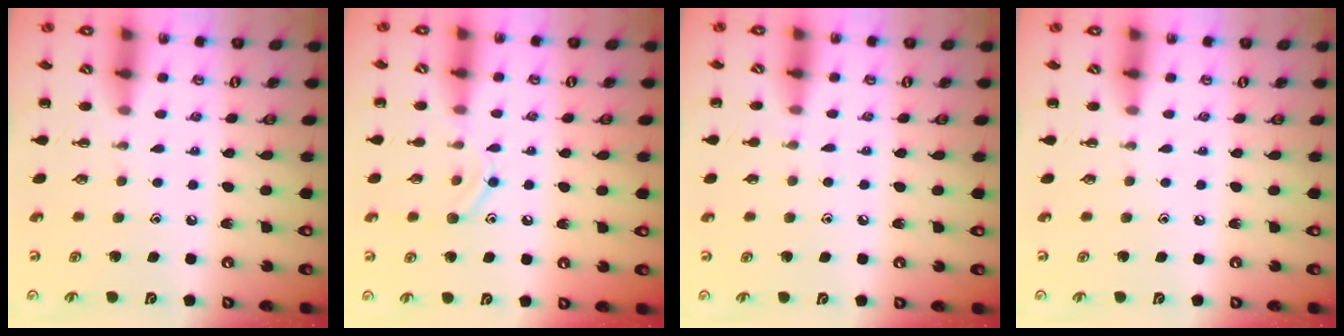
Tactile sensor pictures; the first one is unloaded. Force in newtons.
{"total": 9.7, "press": 9.5, "slide": 1.7}
{"total": 4.9, "press": 4.6, "slide": 1.6}
{"total": 0.0}